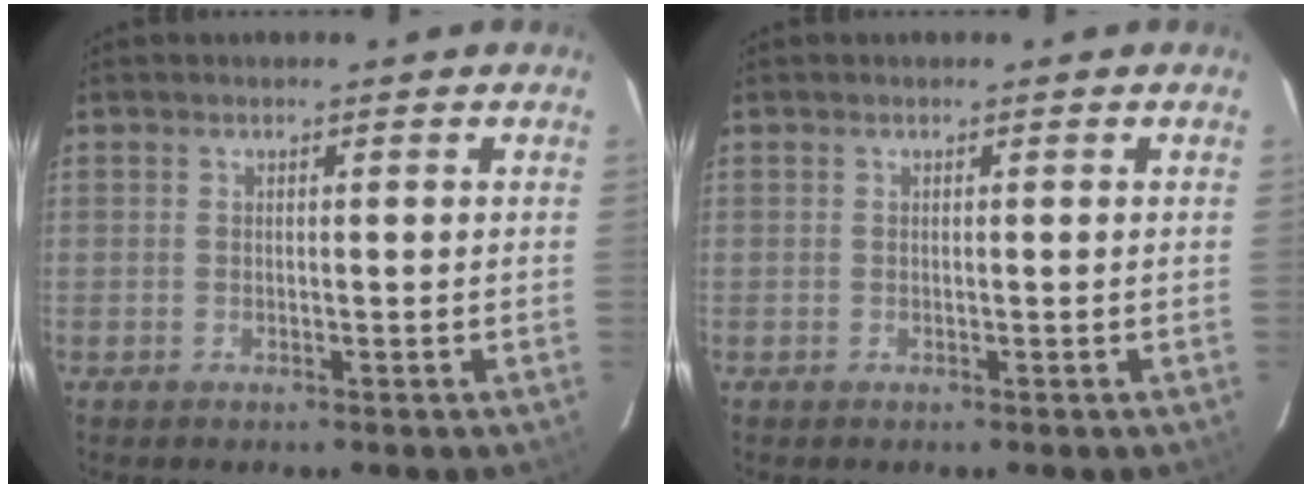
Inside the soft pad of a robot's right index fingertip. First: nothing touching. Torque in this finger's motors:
{"motor_torque": [0.00, 0.00, 0.00, 0.00]}